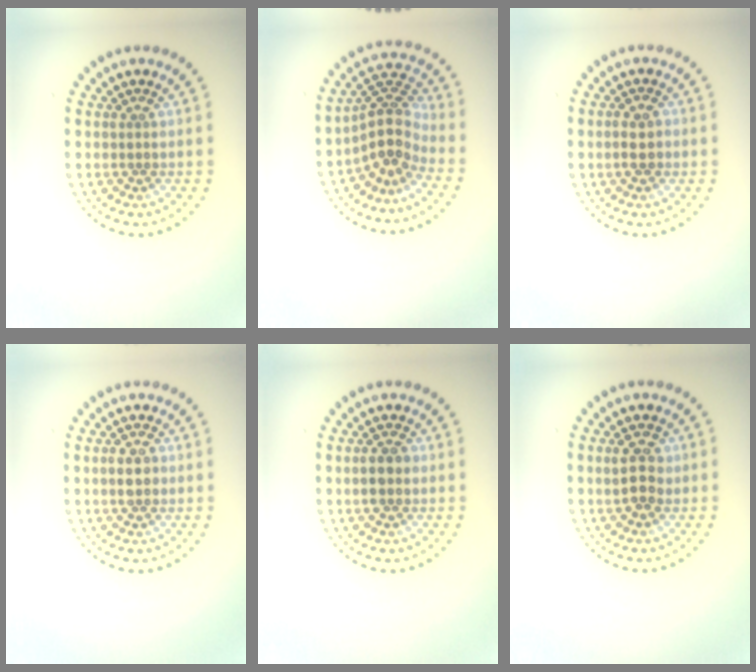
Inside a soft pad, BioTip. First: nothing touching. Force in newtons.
{"total": 4.0, "press": 2.9, "slide": 2.8}
{"total": 2.1, "press": 2.0, "slide": 0.4}
{"total": 2.1, "press": 2.1, "slide": 0.1}
{"total": 2.0, "press": 2.0, "slide": 0.2}
{"total": 2.6, "press": 2.6, "slide": 0.3}